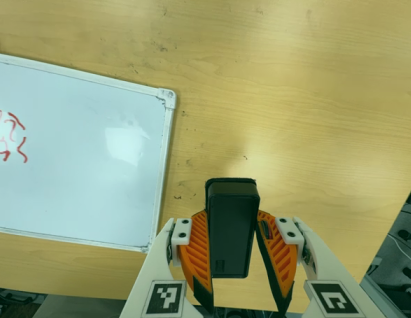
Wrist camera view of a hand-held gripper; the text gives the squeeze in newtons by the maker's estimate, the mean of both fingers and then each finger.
{"total": 5.1, "left": 4.4, "right": 5.9}